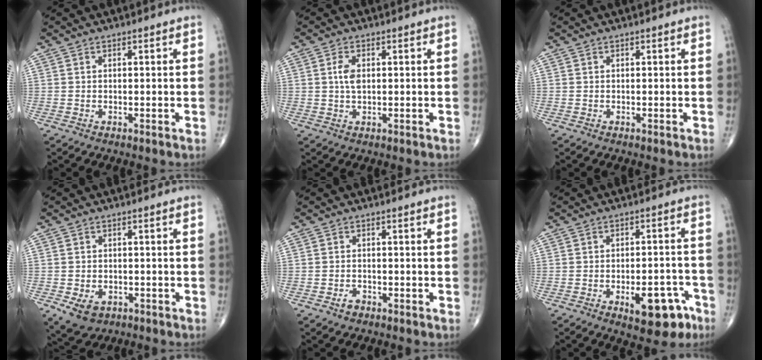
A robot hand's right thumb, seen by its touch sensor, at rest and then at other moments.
{"total": 3.2, "force": [0.5, 1.7, 2.6], "torque": [-0.052, 0.001, 0.008]}
{"total": 0.0}
{"total": 5.2, "force": [-2.2, 3.7, 2.9], "torque": [-0.046, 0.004, -0.026]}
{"total": 1.5, "force": [-1.1, 0.9, 0.6], "torque": [-0.008, 0.006, -0.019]}
{"total": 10.3, "force": [-5.2, 4.7, 7.6], "torque": [-0.080, 0.036, -0.062]}